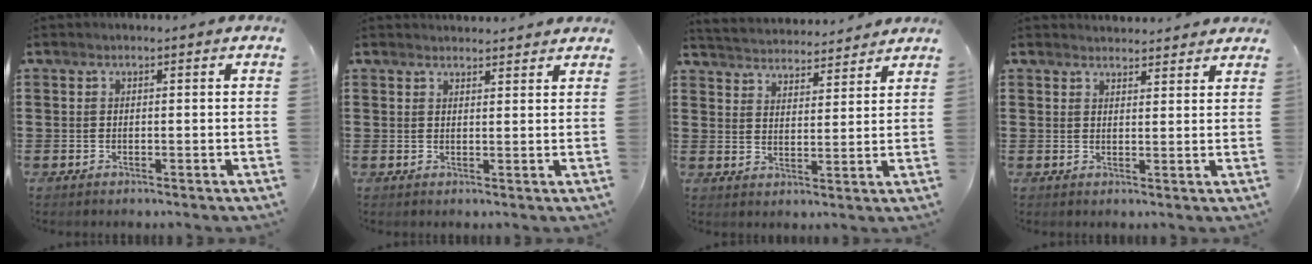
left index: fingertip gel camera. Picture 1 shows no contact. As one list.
[{"total": 1.8, "force": [1.8, 0.3, -0.1], "torque": [-0.003, 0.000, 0.036]}, {"total": 3.8, "force": [3.7, 0.1, -0.7], "torque": [-0.007, -0.024, 0.063]}, {"total": 2.3, "force": [2.3, 0.3, -0.2], "torque": [0.005, -0.008, 0.042]}]